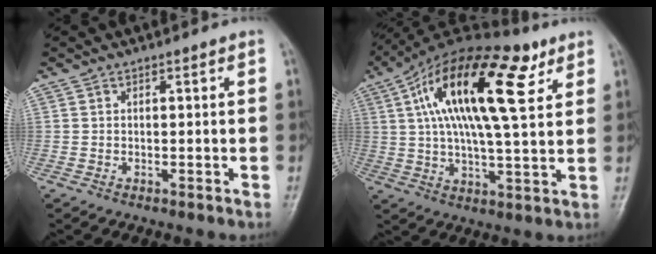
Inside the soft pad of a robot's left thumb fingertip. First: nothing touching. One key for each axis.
{"total": 23.0, "fx": 8.6, "fy": 8.2, "fz": 19.6, "tx": -0.332, "ty": 0.006, "tz": 0.138}